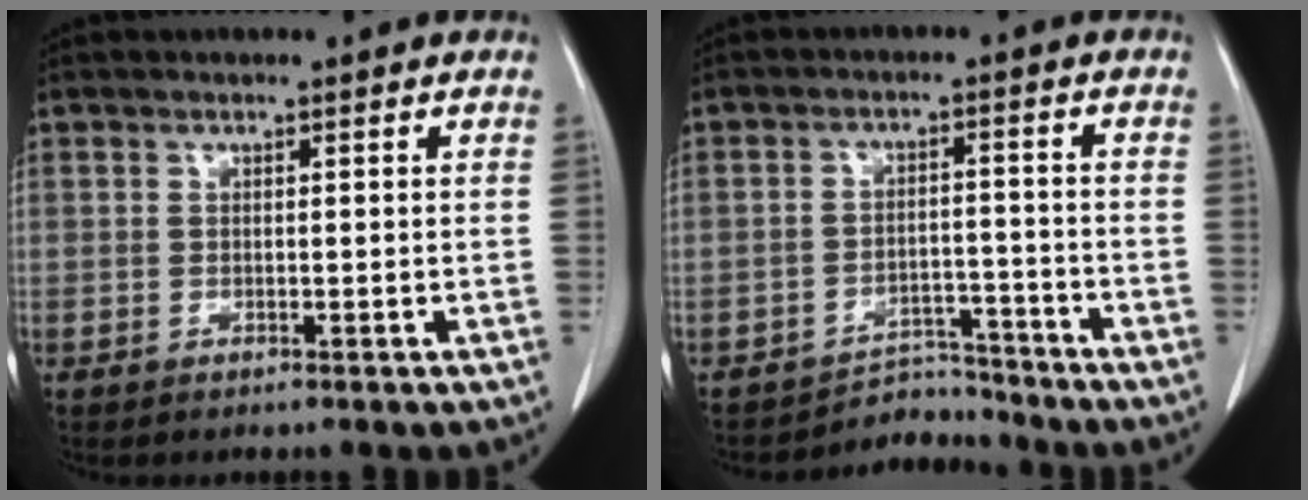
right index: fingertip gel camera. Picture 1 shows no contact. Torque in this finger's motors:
{"motor_torque": [-1.18, 0.18, -0.31, -0.10]}